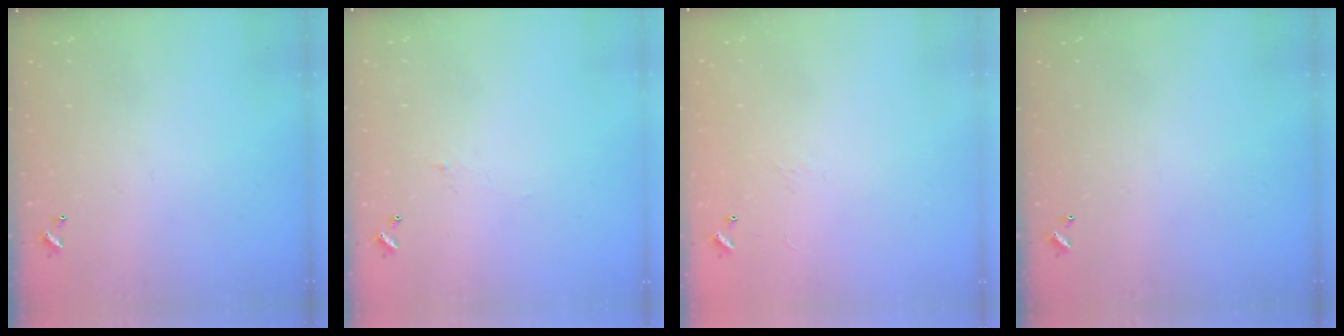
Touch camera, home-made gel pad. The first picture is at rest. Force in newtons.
{"total": 1.5, "press": 1.3, "slide": 0.6}
{"total": 7.1, "press": 7.1, "slide": 0.8}
{"total": 0.0}